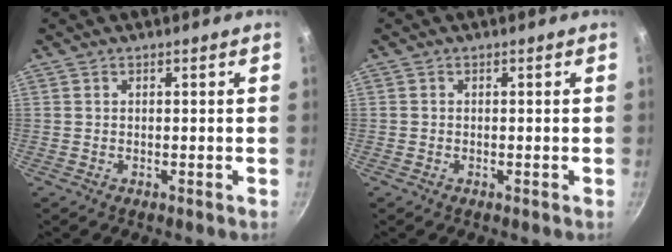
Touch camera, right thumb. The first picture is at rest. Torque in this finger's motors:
{"motor_torque": [-0.58, -0.31, 0.25, -0.04, 0.02]}